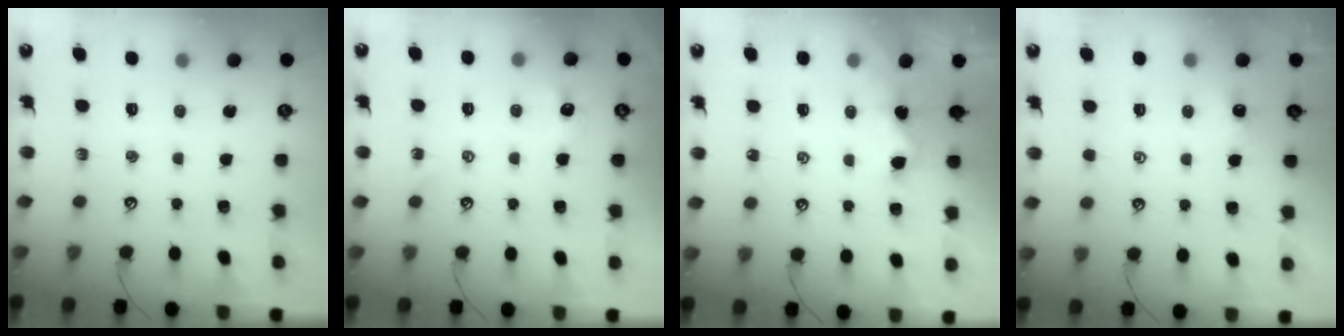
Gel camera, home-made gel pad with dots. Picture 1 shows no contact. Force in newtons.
{"total": 3.3, "press": 3.2, "slide": 0.6}
{"total": 2.1, "press": 2.1, "slide": 0.3}
{"total": 2.0, "press": 2.0, "slide": 0.2}